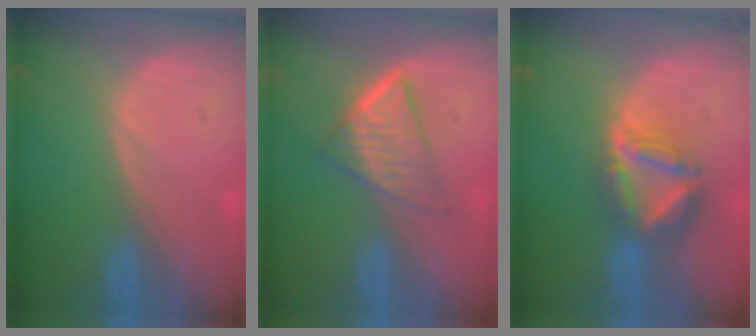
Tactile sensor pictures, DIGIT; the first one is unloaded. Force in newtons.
{"total": 6.3, "press": 5.4, "slide": 3.1}
{"total": 7.8, "press": 6.8, "slide": 3.8}